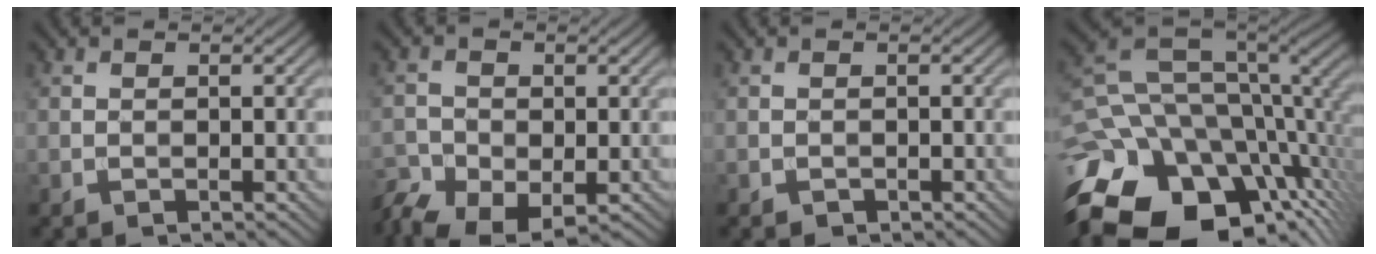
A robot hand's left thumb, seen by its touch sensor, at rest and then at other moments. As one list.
[{"total": 6.6, "force": [-4.2, 3.6, 3.7], "torque": [-0.077, -0.022, -0.079]}, {"total": 0.5, "force": [-0.3, 0.4, 0.1], "torque": [0.001, -0.005, -0.005]}, {"total": 18.2, "force": [-6.6, 11.6, 12.3], "torque": [-0.290, -0.025, -0.097]}]